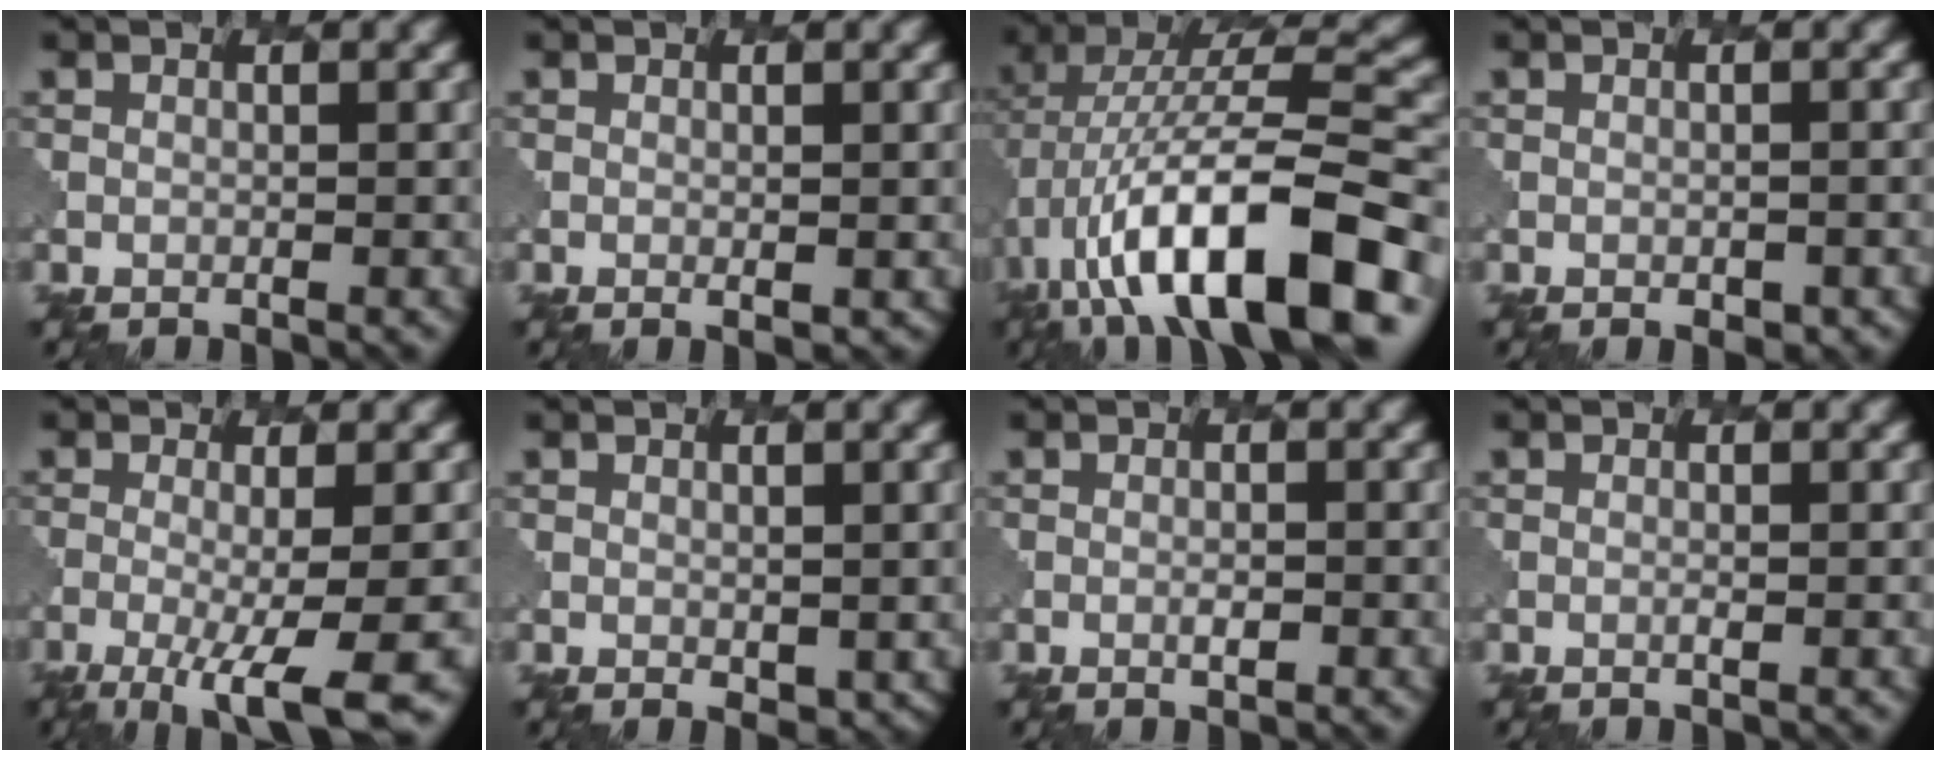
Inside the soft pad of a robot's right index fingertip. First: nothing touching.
{"total": 0.7, "force": [0.0, 0.2, 0.6], "torque": [-0.010, -0.003, 0.006]}
{"total": 14.5, "force": [-4.4, 5.6, 12.7], "torque": [-0.211, 0.028, -0.064]}
{"total": 0.8, "force": [-0.5, 0.4, 0.5], "torque": [-0.004, 0.001, 0.001]}
{"total": 8.0, "force": [-3.7, 1.9, 6.8], "torque": [-0.096, -0.010, -0.058]}
{"total": 1.3, "force": [0.2, 0.9, 0.9], "torque": [-0.010, -0.007, 0.012]}
{"total": 0.5, "force": [-0.1, 0.1, 0.5], "torque": [-0.012, -0.001, 0.001]}
{"total": 0.0}